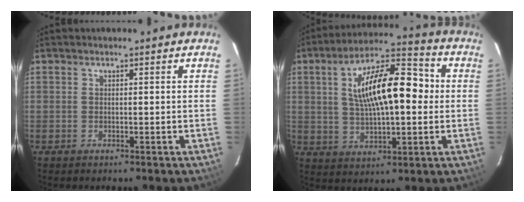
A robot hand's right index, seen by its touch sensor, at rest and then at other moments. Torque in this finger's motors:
{"motor_torque": [0.70, -0.06, 1.05, 0.21]}